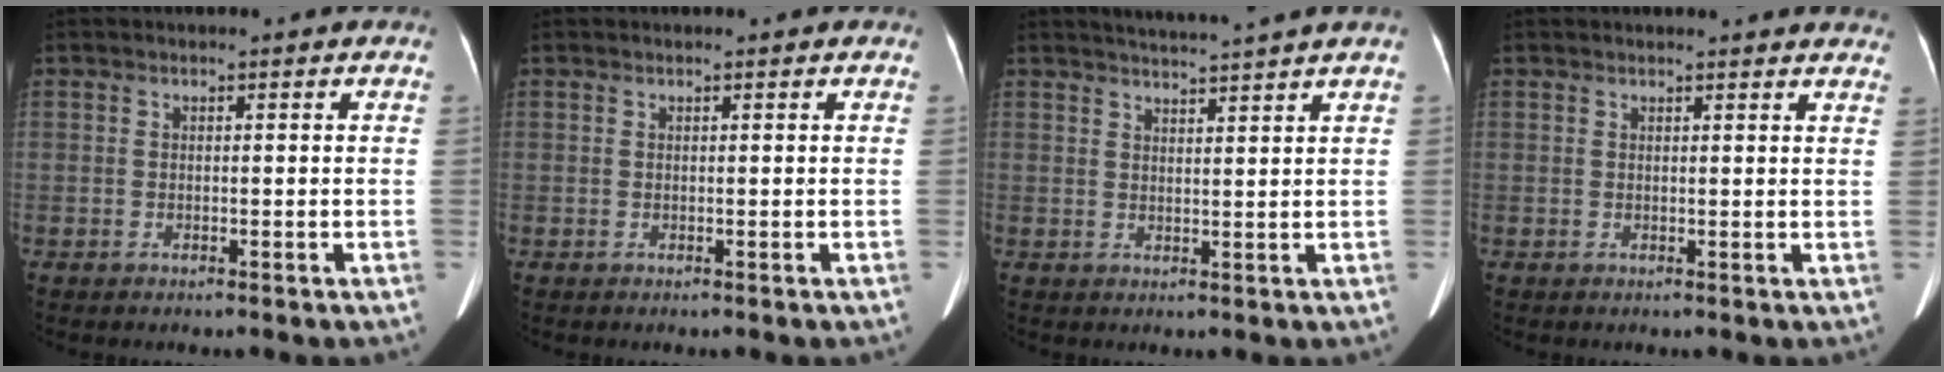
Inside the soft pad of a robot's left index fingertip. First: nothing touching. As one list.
[{"total": 0.8, "force": [0.7, 0.2, 0.4], "torque": [-0.008, 0.013, 0.009]}, {"total": 5.2, "force": [4.8, -1.4, 1.5], "torque": [-0.023, 0.007, 0.070]}, {"total": 11.3, "force": [10.7, 1.7, 3.1], "torque": [-0.022, 0.009, 0.105]}]